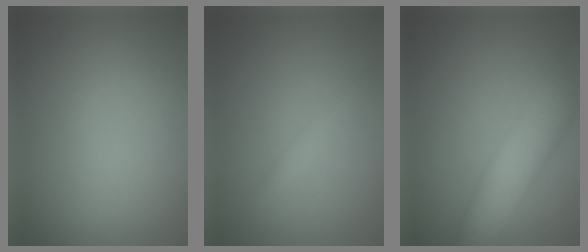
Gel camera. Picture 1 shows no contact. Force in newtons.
{"total": 1.4, "press": 1.4, "slide": 0.0}
{"total": 8.7, "press": 8.6, "slide": 0.5}